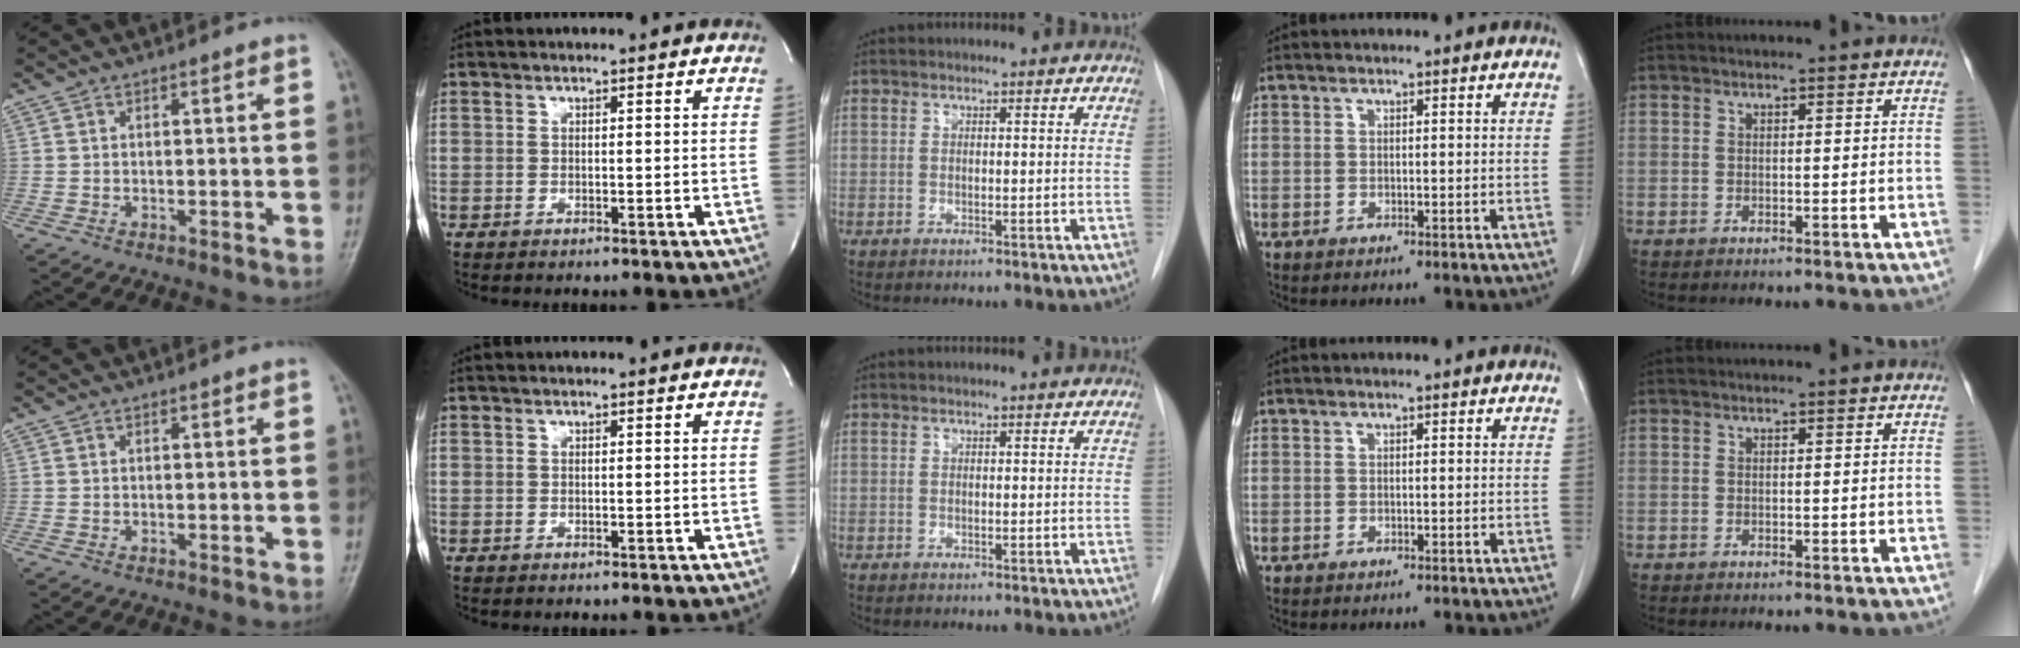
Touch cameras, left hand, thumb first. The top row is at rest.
{}